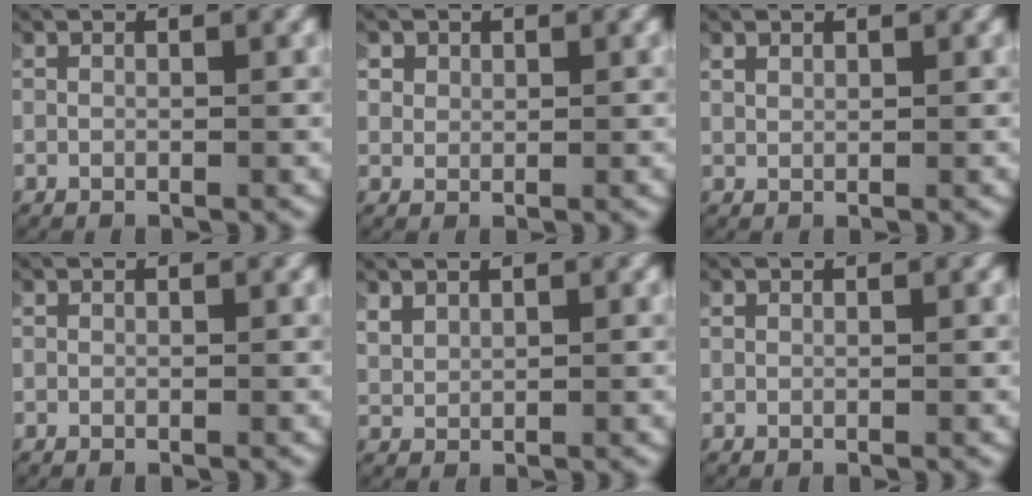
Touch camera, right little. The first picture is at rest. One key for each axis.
{"total": 2.0, "fx": 0.8, "fy": 1.7, "fz": 0.7, "tx": -0.032, "ty": -0.003, "tz": 0.014}
{"total": 0.9, "fx": 0.7, "fy": 0.4, "fz": 0.4, "tx": -0.014, "ty": -0.002, "tz": 0.018}
{"total": 0.0}
{"total": 1.7, "fx": 1.2, "fy": 1.0, "fz": 0.8, "tx": -0.029, "ty": -0.006, "tz": 0.032}
{"total": 0.0}